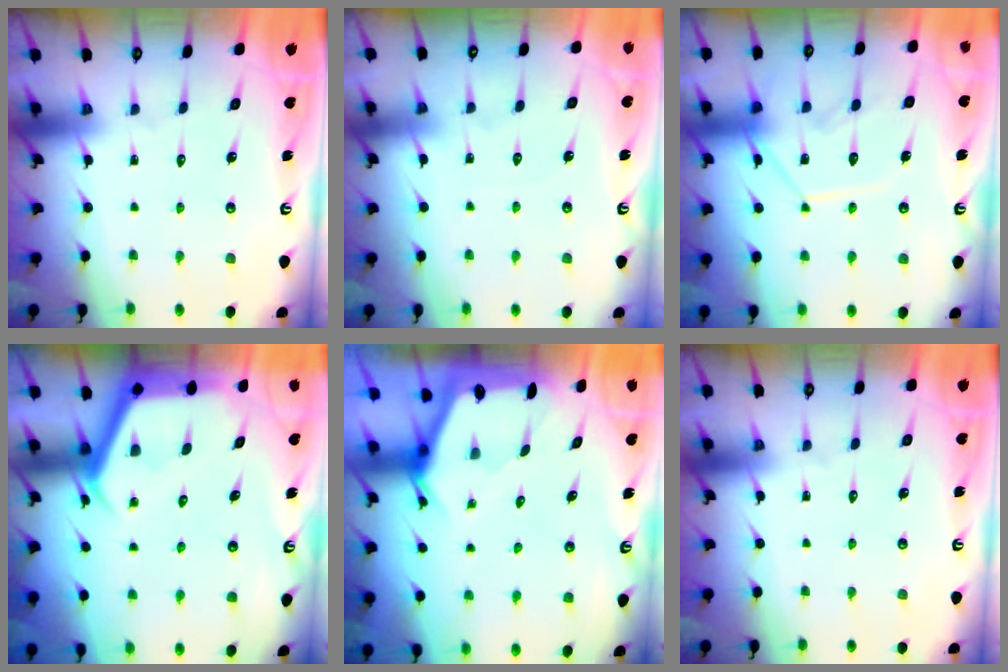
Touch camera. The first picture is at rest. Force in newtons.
{"total": 3.8, "press": 3.8, "slide": 0.5}
{"total": 13.4, "press": 13.4, "slide": 1.4}
{"total": 5.0, "press": 5.0, "slide": 0.3}
{"total": 2.3, "press": 2.3, "slide": 0.2}
{"total": 0.0}